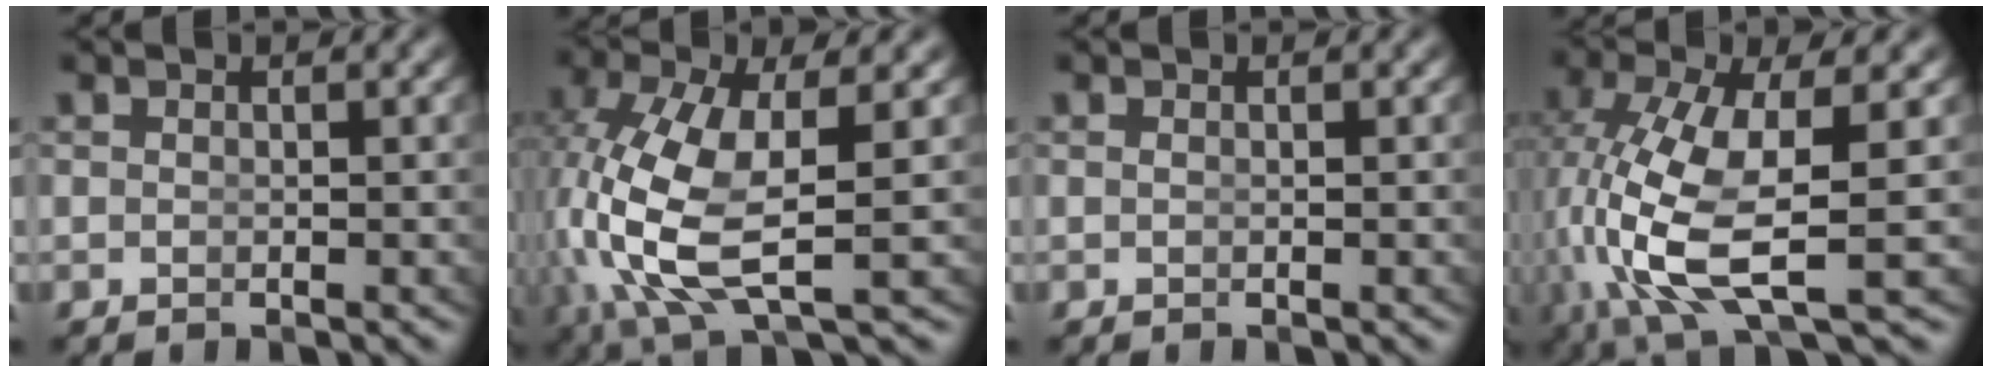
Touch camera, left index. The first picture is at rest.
{"total": 7.9, "force": [-0.4, 3.7, 6.9], "torque": [-0.170, -0.034, 0.015]}
{"total": 0.6, "force": [-0.2, -0.5, -0.1], "torque": [-0.001, -0.010, 0.004]}
{"total": 8.1, "force": [-0.6, 3.1, 7.4], "torque": [-0.162, -0.027, 0.011]}